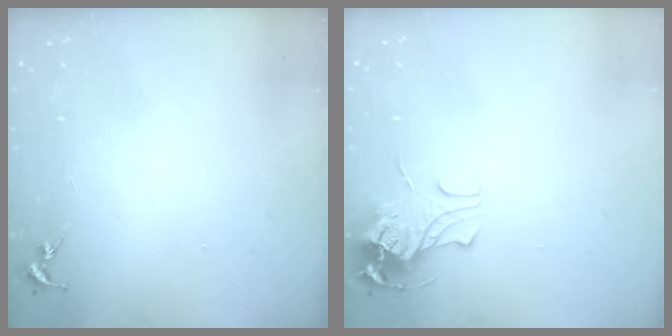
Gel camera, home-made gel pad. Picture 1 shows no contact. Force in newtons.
{"total": 9.9, "press": 9.9, "slide": 1.2}